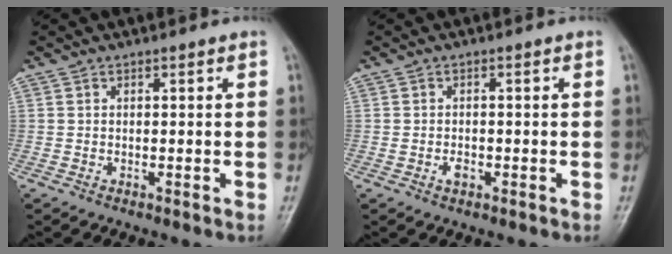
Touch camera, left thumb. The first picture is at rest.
{"total": 1.7, "force": [-0.6, 1.2, 1.1], "torque": [-0.015, 0.005, -0.009]}